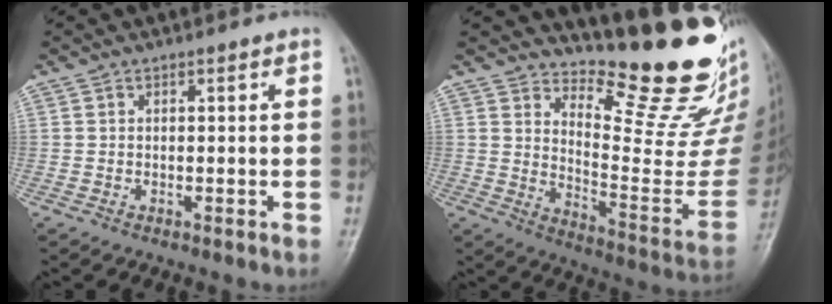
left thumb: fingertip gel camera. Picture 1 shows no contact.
{"total": 20.9, "force": [17.8, 4.7, 10.0], "torque": [-0.097, -0.171, 0.244]}